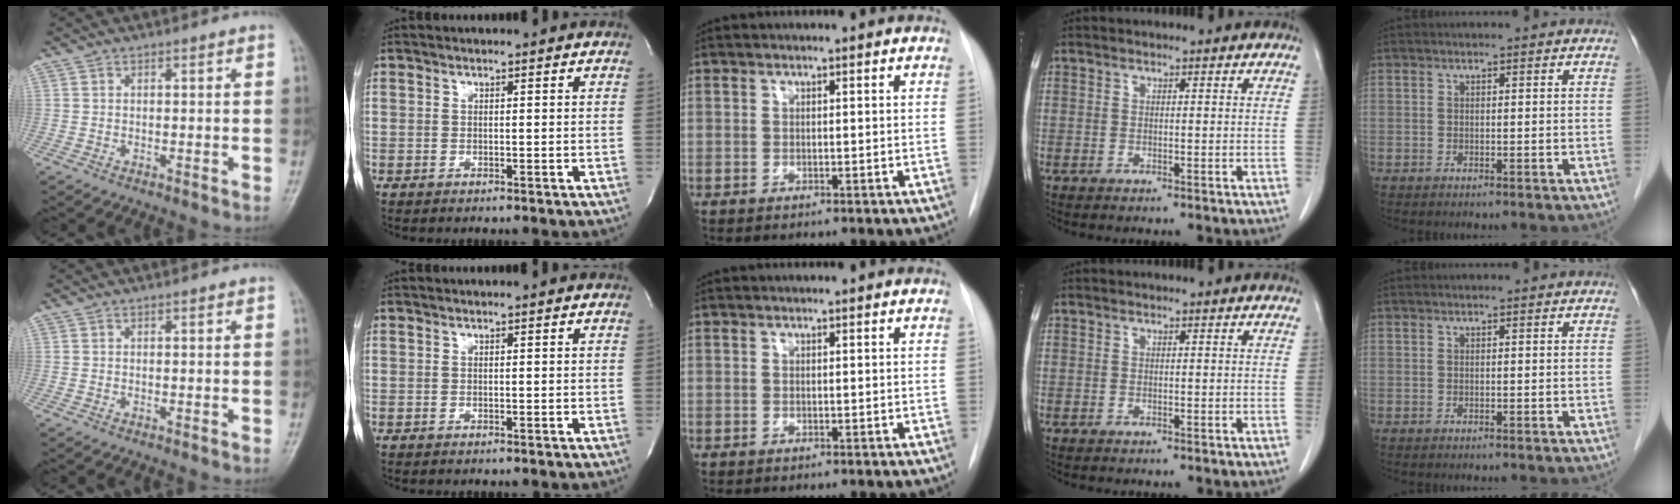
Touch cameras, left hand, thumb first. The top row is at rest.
{}